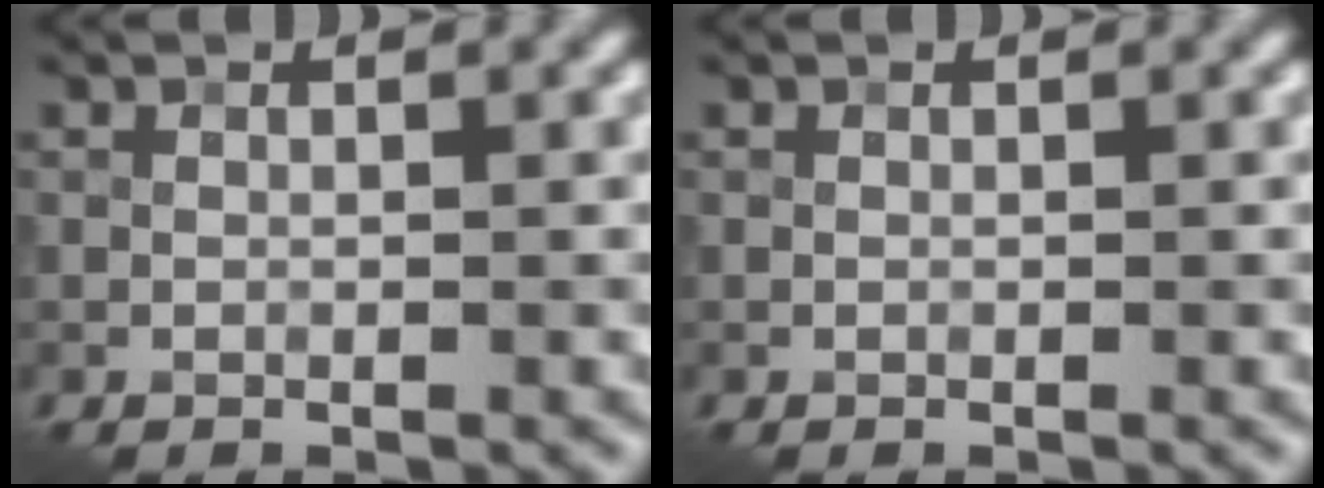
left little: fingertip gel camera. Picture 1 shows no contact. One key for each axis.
{"total": 0.0}